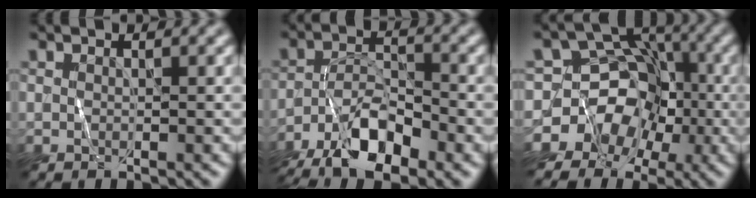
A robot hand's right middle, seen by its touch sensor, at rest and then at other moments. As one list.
[{"total": 7.8, "force": [-5.6, 2.7, 4.8], "torque": [-0.083, 0.000, -0.099]}, {"total": 7.9, "force": [-3.8, 6.9, 0.9], "torque": [0.004, 0.010, -0.082]}]